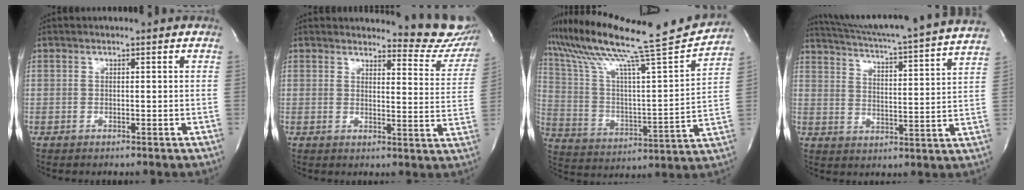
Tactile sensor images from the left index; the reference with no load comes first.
{"total": 11.7, "force": [11.4, 2.5, 1.6], "torque": [0.009, -0.066, 0.101]}
{"total": 22.0, "force": [20.0, -1.2, 9.1], "torque": [-0.177, -0.047, 0.313]}
{"total": 22.8, "force": [21.1, -1.4, 8.6], "torque": [-0.148, -0.046, 0.279]}